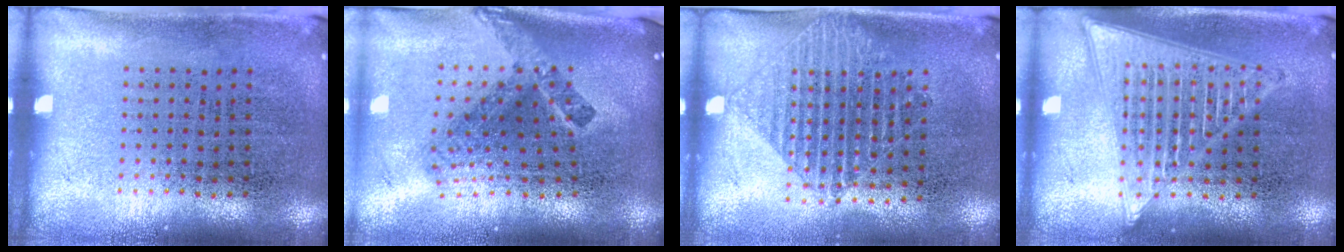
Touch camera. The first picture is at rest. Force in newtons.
{"total": 2.4, "press": 1.5, "slide": 1.9}
{"total": 1.3, "press": 1.1, "slide": 0.6}
{"total": 3.1, "press": 3.1, "slide": 0.3}